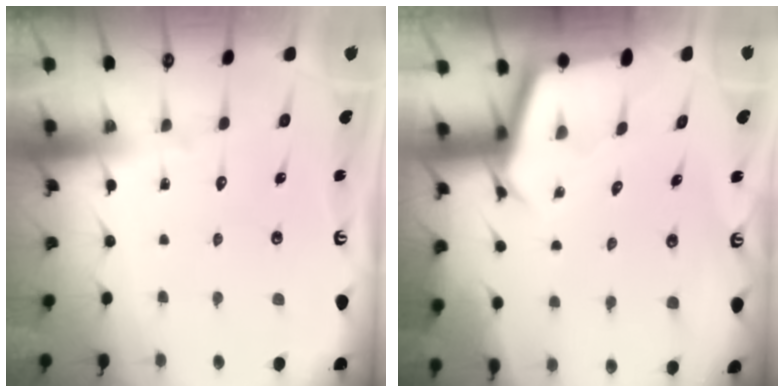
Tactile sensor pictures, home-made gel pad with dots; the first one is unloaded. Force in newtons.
{"total": 2.7, "press": 2.7, "slide": 0.0}